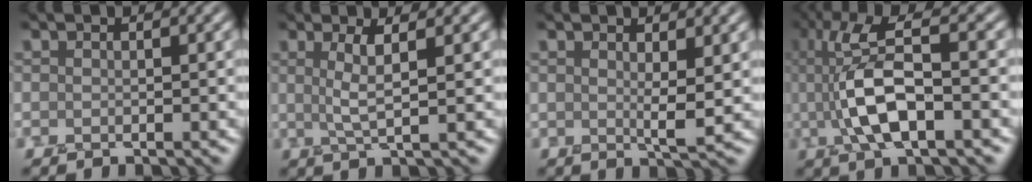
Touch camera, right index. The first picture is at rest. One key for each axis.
{"total": 3.0, "fx": 0.9, "fy": 0.6, "fz": 2.9, "tx": -0.050, "ty": -0.001, "tz": 0.016}
{"total": 2.2, "fx": 0.9, "fy": 0.5, "fz": 2.0, "tx": -0.035, "ty": -0.008, "tz": 0.016}
{"total": 8.1, "fx": 0.2, "fy": 2.7, "fz": 7.6, "tx": -0.155, "ty": 0.006, "tz": 0.002}